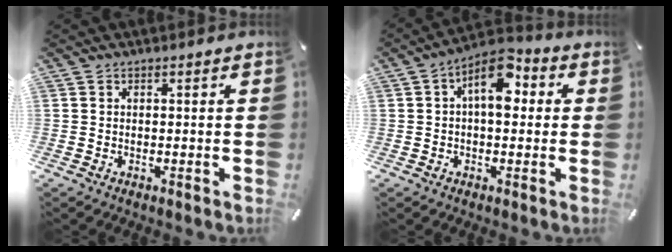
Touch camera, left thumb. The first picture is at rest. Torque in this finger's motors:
{"motor_torque": [0.23, 0.47, 0.45, -0.38, 0.27]}